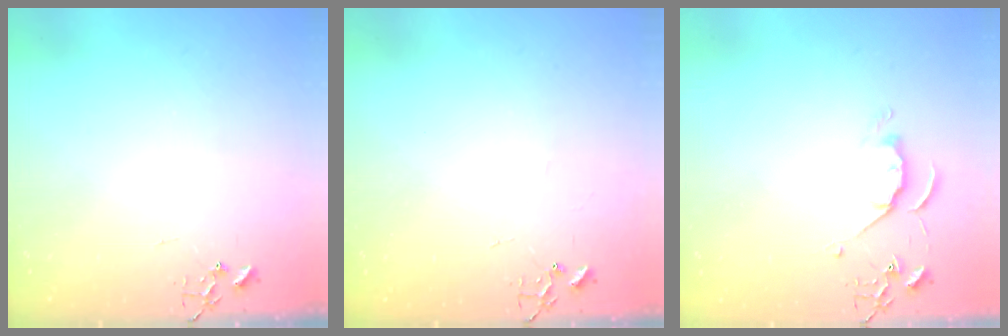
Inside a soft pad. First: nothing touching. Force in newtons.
{"total": 1.8, "press": 1.8, "slide": 0.3}
{"total": 6.0, "press": 6.0, "slide": 0.6}